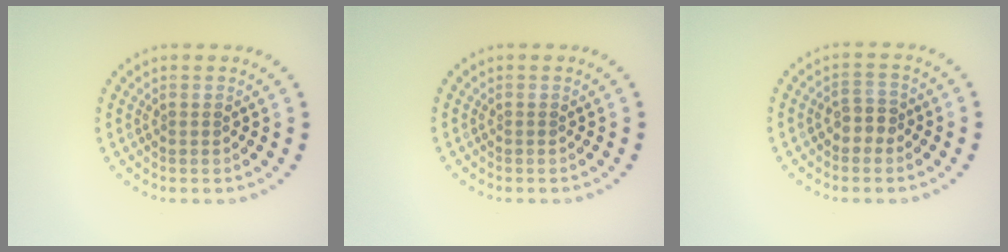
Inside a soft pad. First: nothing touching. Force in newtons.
{"total": 0.0}
{"total": 2.0, "press": 1.8, "slide": 0.8}